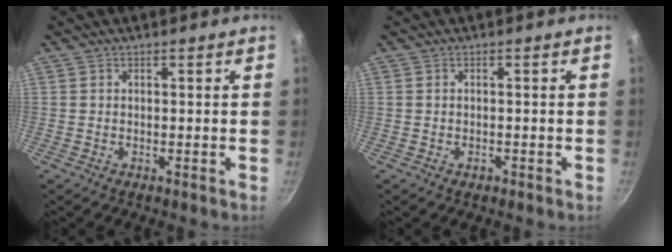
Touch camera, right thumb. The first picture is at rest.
{"total": 0.7, "force": [-0.4, 0.4, 0.3], "torque": [-0.005, 0.001, -0.004]}